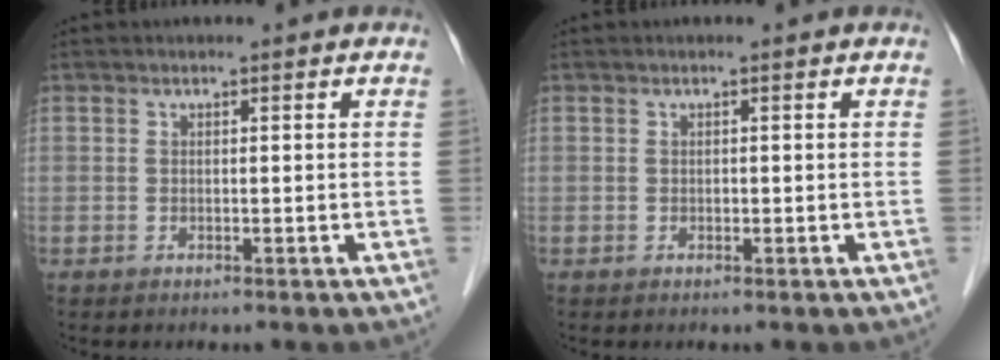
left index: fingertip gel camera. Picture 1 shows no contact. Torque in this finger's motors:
{"motor_torque": [0.07, 0.00, 0.01, -0.01]}